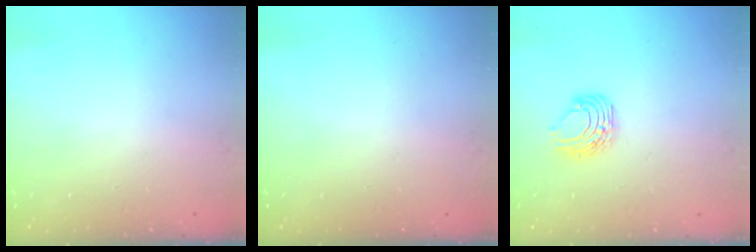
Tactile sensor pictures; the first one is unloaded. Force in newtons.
{"total": 0.0}
{"total": 7.5, "press": 7.5, "slide": 0.7}